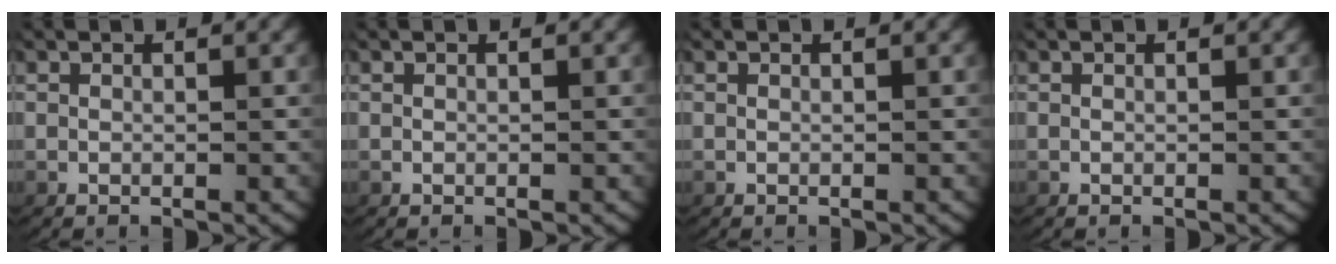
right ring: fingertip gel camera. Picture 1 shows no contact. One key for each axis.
{"total": 0.0}
{"total": 0.0}
{"total": 0.0}